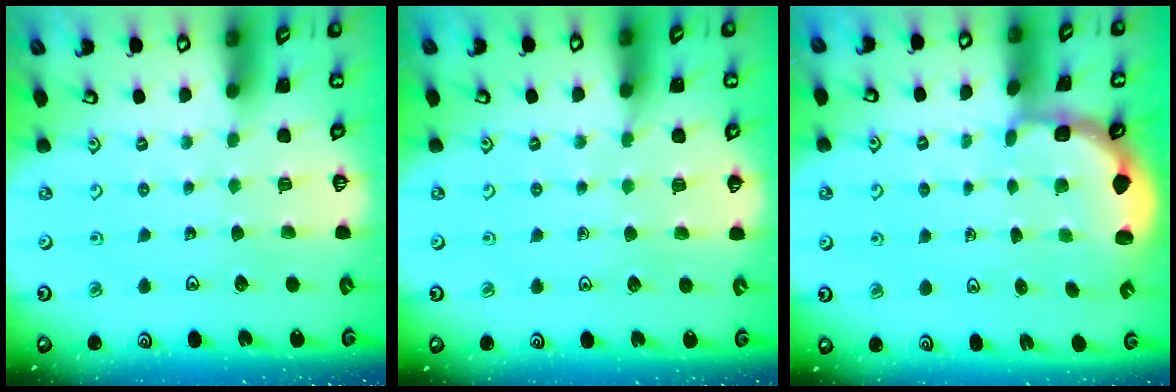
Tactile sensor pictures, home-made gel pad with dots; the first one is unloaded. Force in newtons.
{"total": 2.7, "press": 2.7, "slide": 0.4}
{"total": 2.4, "press": 1.7, "slide": 1.7}